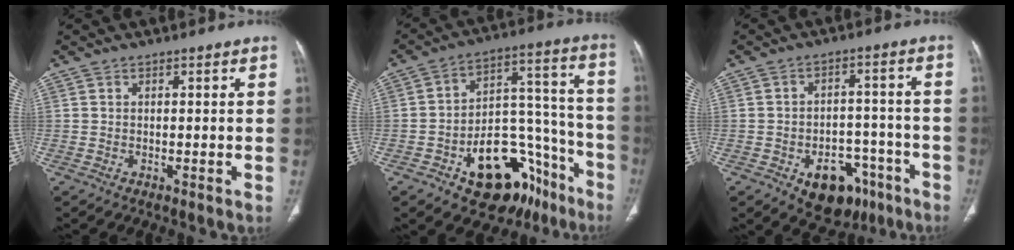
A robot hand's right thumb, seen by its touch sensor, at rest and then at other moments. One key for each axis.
{"total": 21.7, "fx": -11.6, "fy": 12.3, "fz": 13.5, "tx": -0.132, "ty": 0.107, "tz": -0.164}
{"total": 11.9, "fx": -6.4, "fy": 7.8, "fz": 6.2, "tx": -0.046, "ty": 0.046, "tz": -0.080}